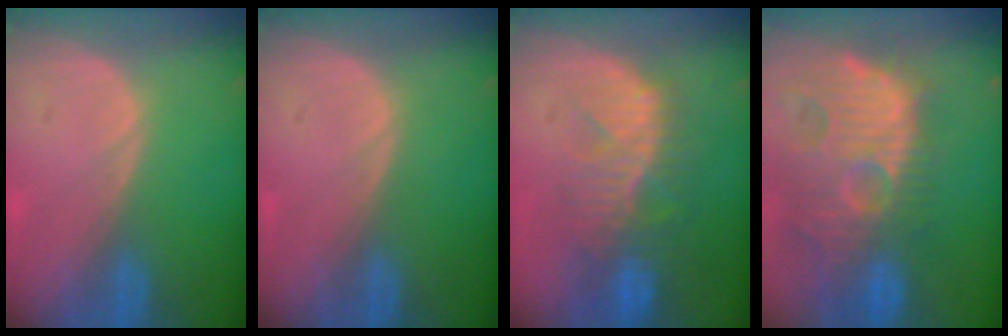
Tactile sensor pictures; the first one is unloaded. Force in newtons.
{"total": 0.0}
{"total": 10.4, "press": 8.9, "slide": 5.4}
{"total": 14.1, "press": 12.4, "slide": 6.7}